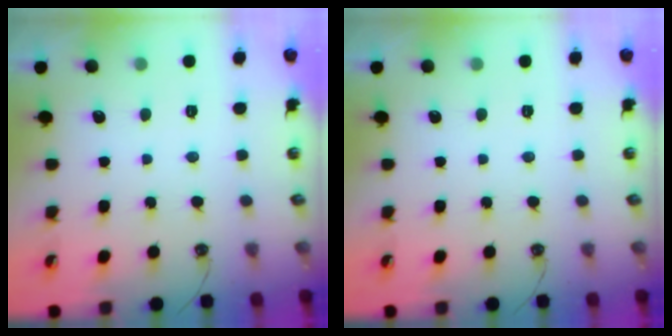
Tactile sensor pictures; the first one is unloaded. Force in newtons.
{"total": 0.0}